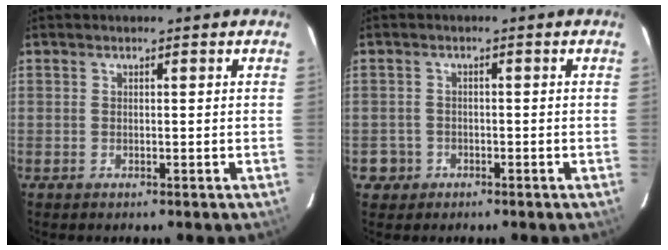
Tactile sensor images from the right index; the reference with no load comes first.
{"total": 3.2, "force": [-1.3, 2.9, 0.2], "torque": [-0.011, 0.016, -0.018]}